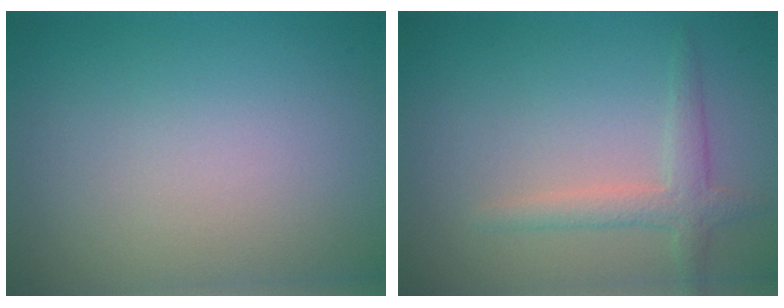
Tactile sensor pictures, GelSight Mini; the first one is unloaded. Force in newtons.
{"total": 2.3, "press": 2.3, "slide": 0.2}